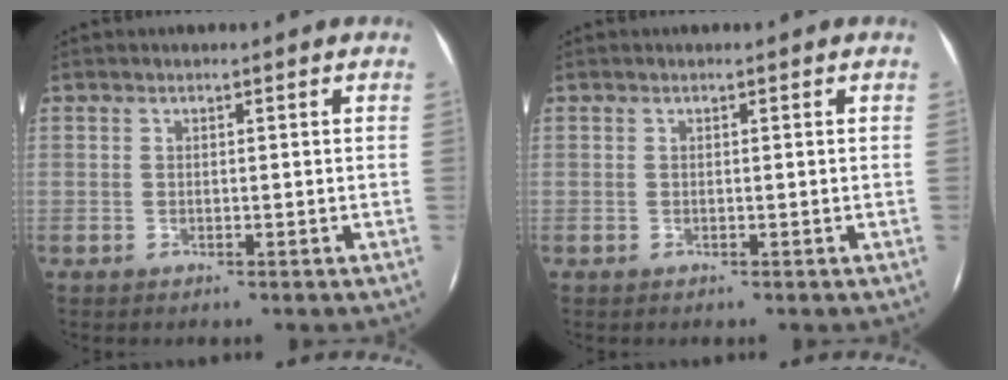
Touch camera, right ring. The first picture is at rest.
{"total": 0.0}